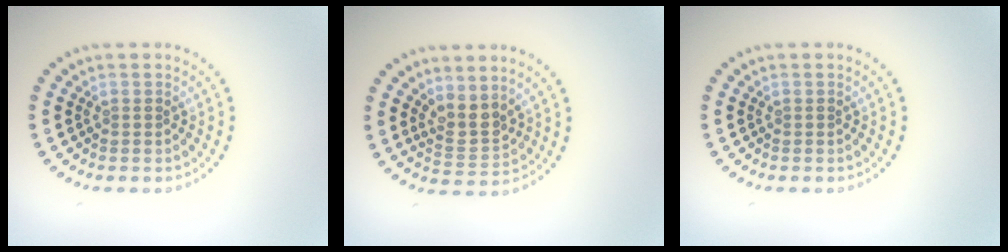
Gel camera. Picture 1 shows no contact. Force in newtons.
{"total": 2.5, "press": 2.0, "slide": 1.6}
{"total": 0.0}